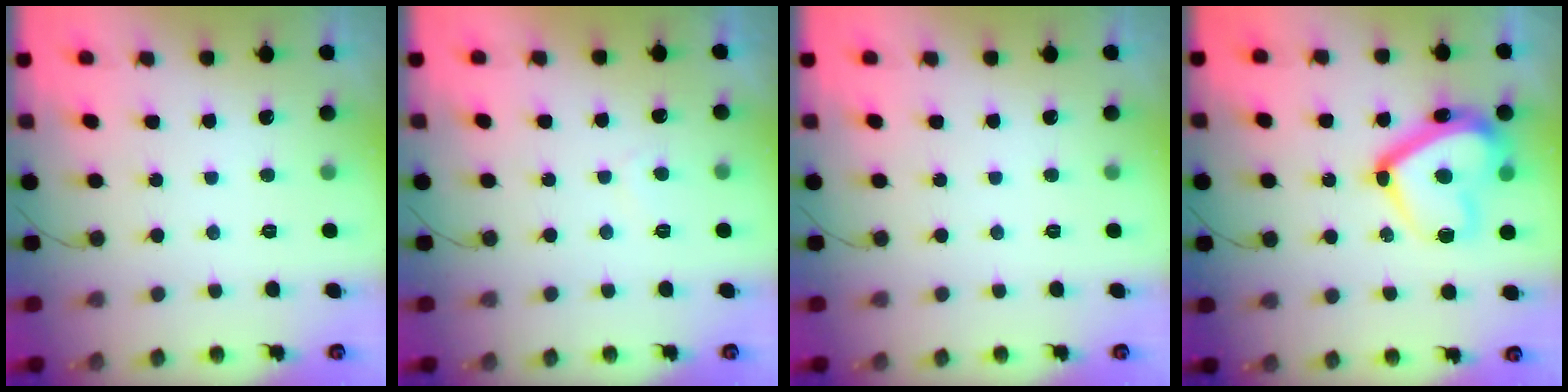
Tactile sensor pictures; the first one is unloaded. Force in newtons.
{"total": 2.1, "press": 2.0, "slide": 0.6}
{"total": 0.0}
{"total": 19.0, "press": 19.0, "slide": 1.3}